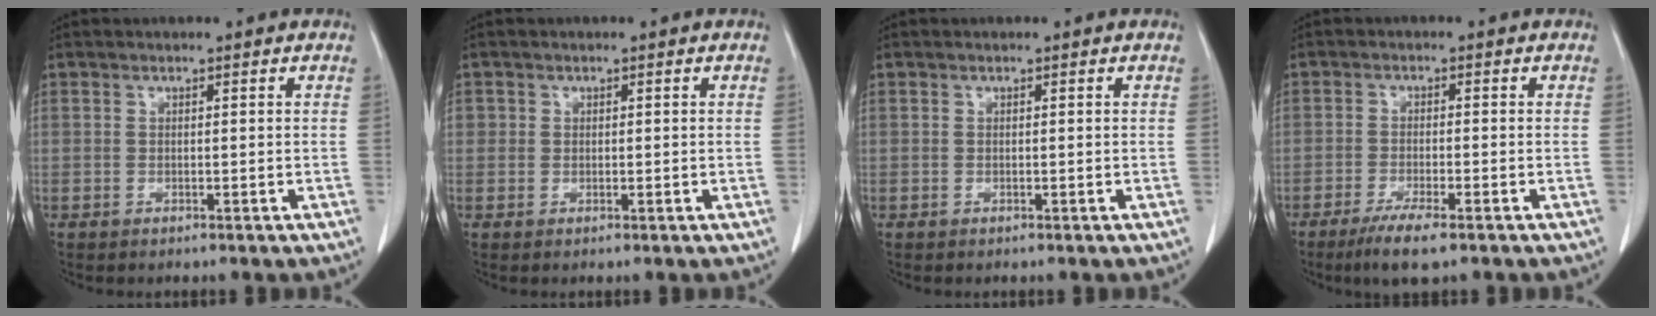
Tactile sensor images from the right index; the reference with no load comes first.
{"total": 1.1, "force": [0.2, 1.0, 0.2], "torque": [0.005, 0.004, 0.002]}
{"total": 0.0}
{"total": 5.5, "force": [-3.7, 0.5, 4.1], "torque": [-0.078, -0.014, -0.063]}